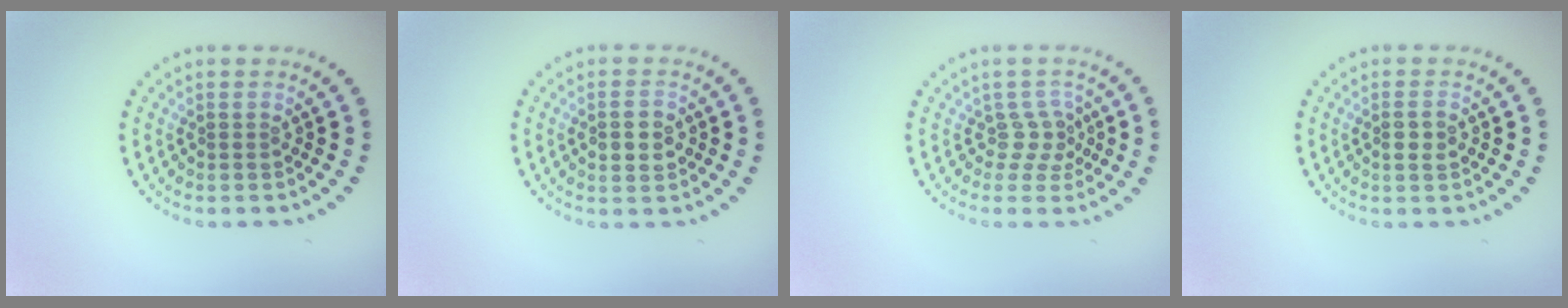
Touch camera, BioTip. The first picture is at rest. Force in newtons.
{"total": 2.9, "press": 2.9, "slide": 0.1}
{"total": 2.1, "press": 1.4, "slide": 1.5}
{"total": 1.4, "press": 1.3, "slide": 0.4}